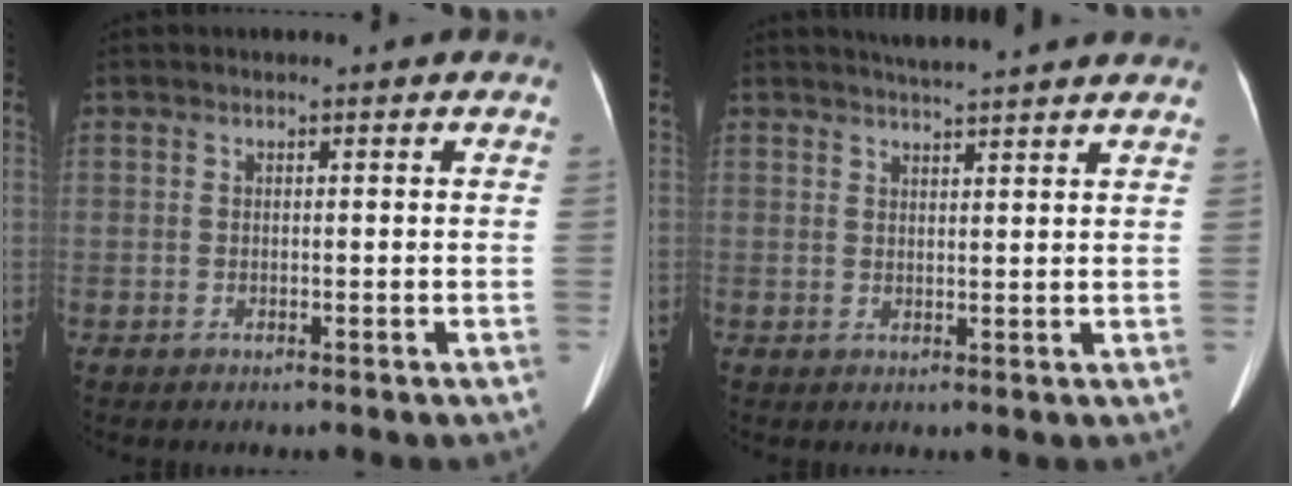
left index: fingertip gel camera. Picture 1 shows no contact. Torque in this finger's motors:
{"motor_torque": [0.12, -0.34, 0.01, 0.04]}